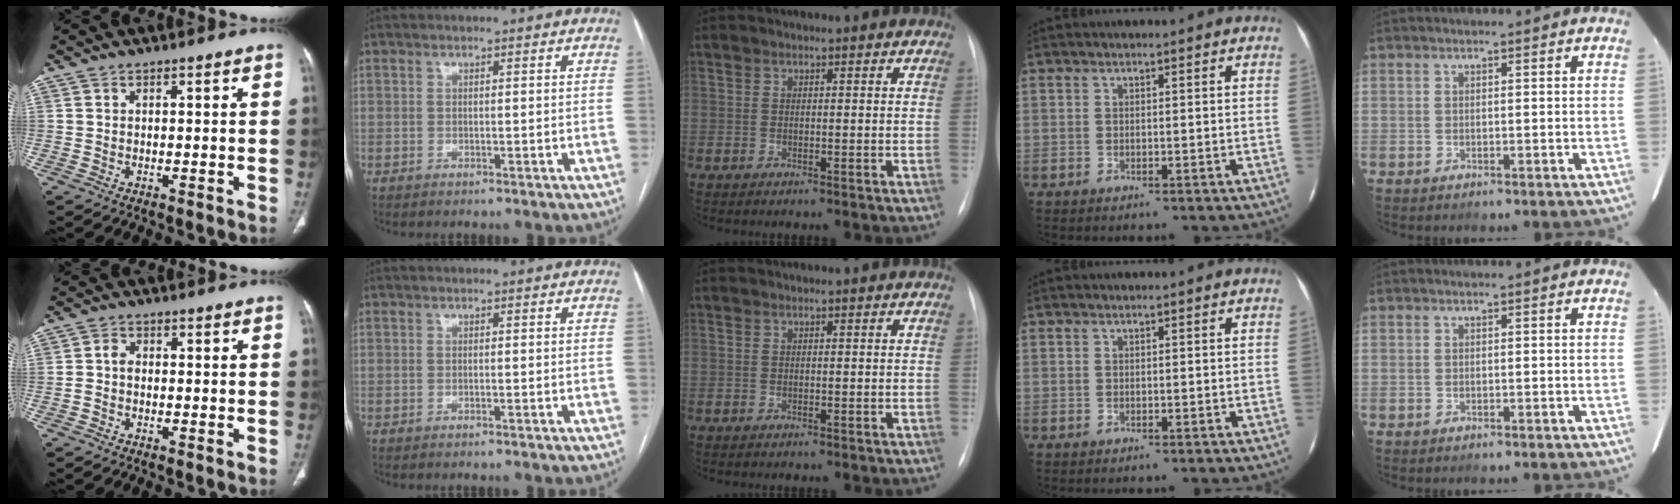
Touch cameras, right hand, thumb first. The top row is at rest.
{"thumb": {"total": 1.8, "force": [-0.3, 1.2, 1.3], "torque": [-0.019, 0.006, -0.010]}}